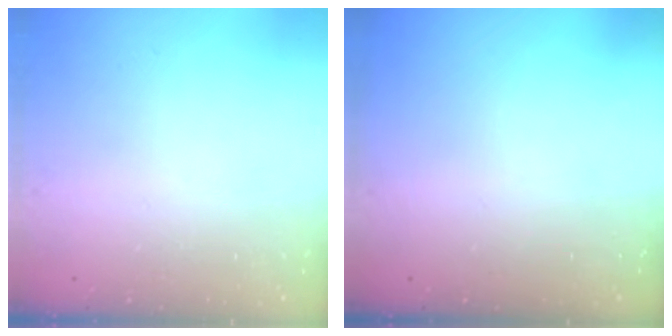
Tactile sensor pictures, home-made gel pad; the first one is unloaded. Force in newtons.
{"total": 0.0}